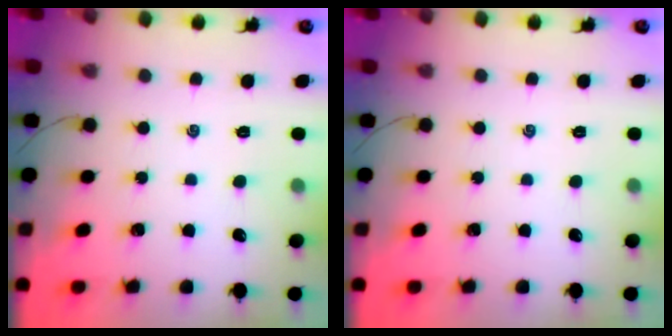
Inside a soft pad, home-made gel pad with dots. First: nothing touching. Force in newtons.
{"total": 0.0}